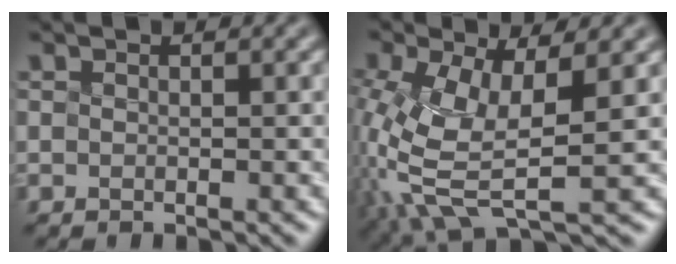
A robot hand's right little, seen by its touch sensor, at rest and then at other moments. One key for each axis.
{"total": 5.4, "fx": -2.2, "fy": 1.5, "fz": 4.7, "tx": -0.145, "ty": -0.026, "tz": -0.009}